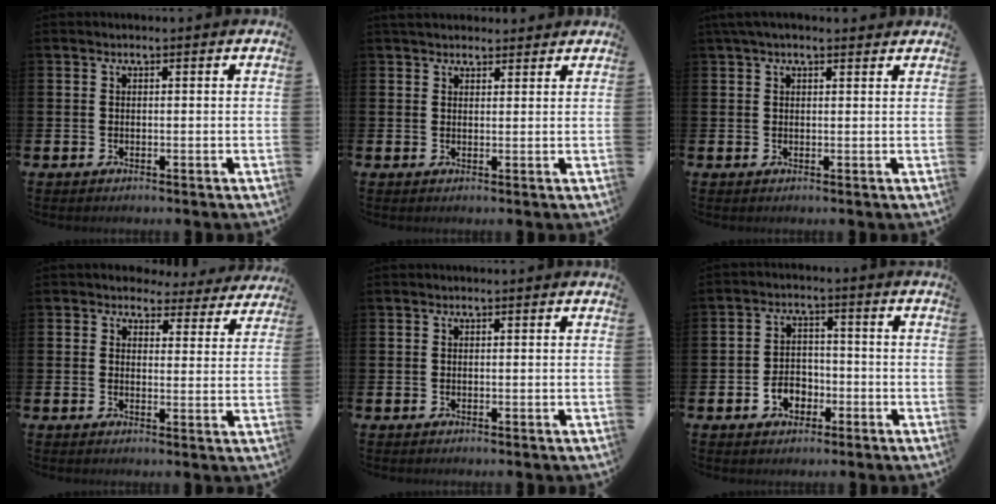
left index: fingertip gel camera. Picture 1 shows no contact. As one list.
[{"total": 2.8, "force": [2.6, 1.0, 0.4], "torque": [-0.002, -0.008, 0.046]}, {"total": 2.2, "force": [1.7, 0.6, 1.2], "torque": [-0.025, 0.004, 0.030]}, {"total": 3.4, "force": [2.9, 1.7, 0.2], "torque": [-0.007, -0.021, 0.045]}, {"total": 0.0}, {"total": 4.0, "force": [-1.8, 3.0, 1.9], "torque": [-0.030, 0.001, -0.040]}]